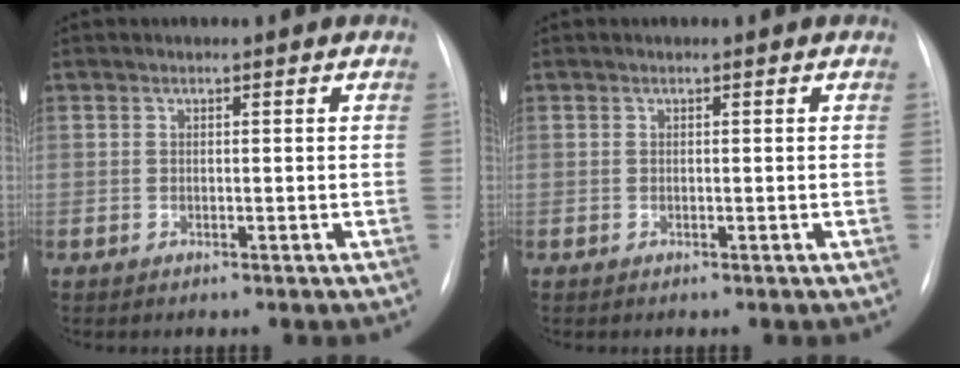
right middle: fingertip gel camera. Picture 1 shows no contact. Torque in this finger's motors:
{"motor_torque": [0.00, 0.00, 0.00, 0.00]}